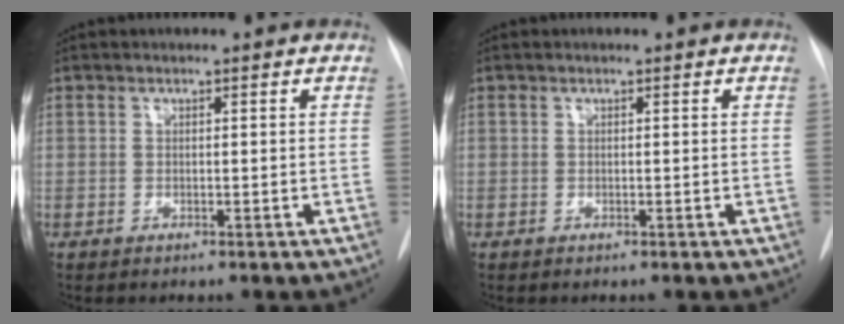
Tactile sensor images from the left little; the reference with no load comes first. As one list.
[{"total": 0.0}]